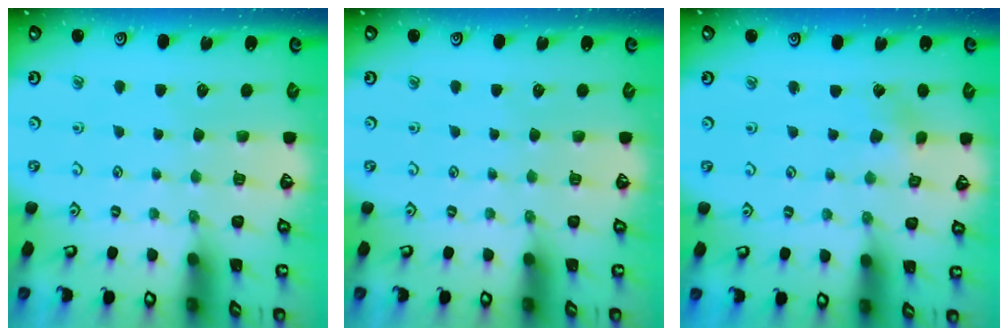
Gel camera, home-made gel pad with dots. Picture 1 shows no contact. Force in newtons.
{"total": 0.0}
{"total": 1.8, "press": 1.8, "slide": 0.3}